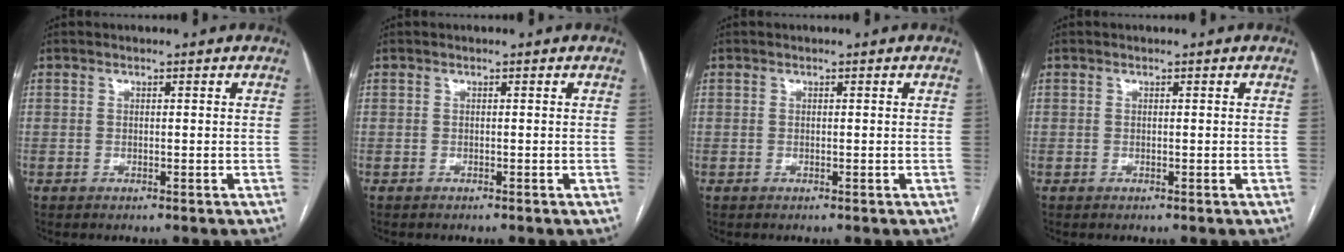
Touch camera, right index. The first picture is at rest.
{"total": 0.0}
{"total": 0.0}
{"total": 0.0}